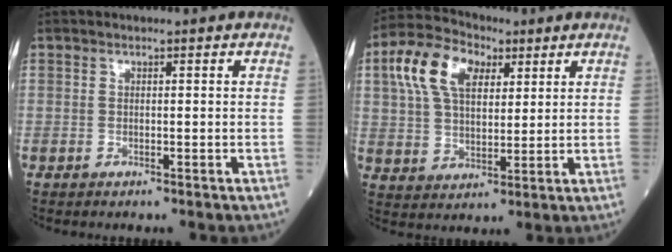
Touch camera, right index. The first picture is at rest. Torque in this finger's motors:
{"motor_torque": [1.34, 0.81, 0.22, 0.08]}